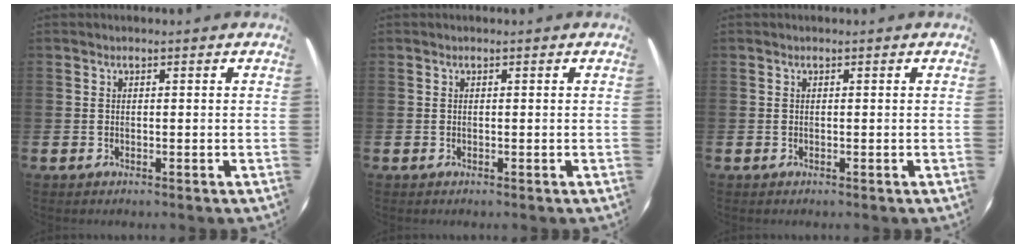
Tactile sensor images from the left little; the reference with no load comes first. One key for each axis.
{"total": 0.0}
{"total": 0.0}